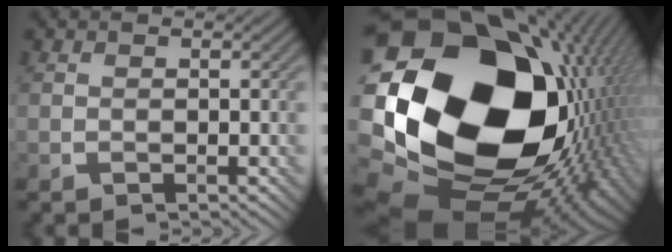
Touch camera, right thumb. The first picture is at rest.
{"total": 23.9, "force": [1.4, 17.3, 16.4], "torque": [-0.335, -0.049, 0.049]}